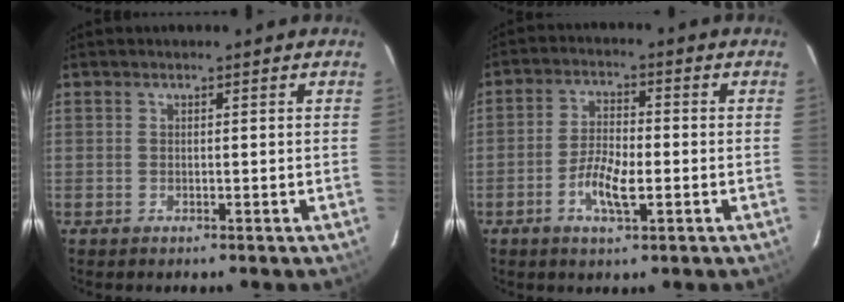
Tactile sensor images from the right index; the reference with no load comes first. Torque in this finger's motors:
{"motor_torque": [0.11, -0.15, 0.30, 0.05]}